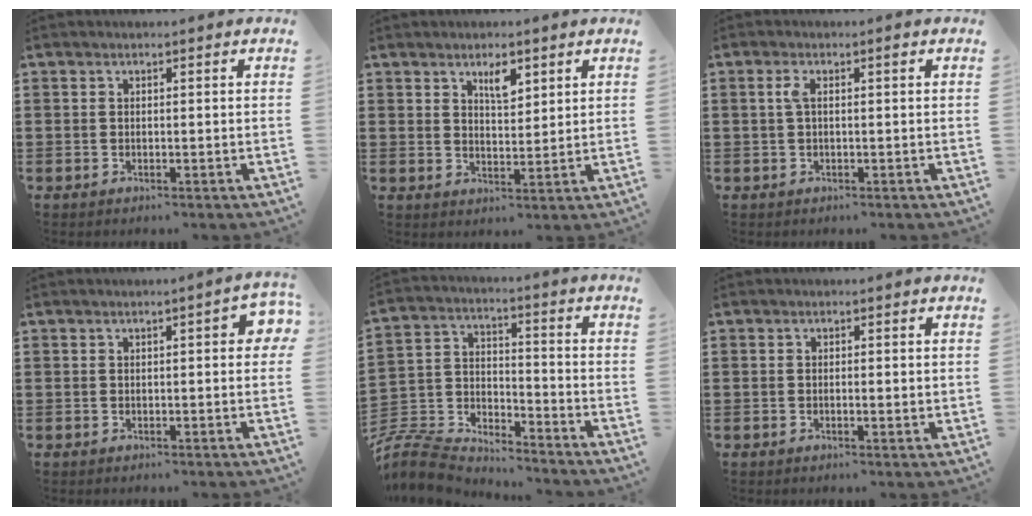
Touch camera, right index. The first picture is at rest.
{"total": 3.6, "force": [2.4, 1.4, 2.3], "torque": [-0.035, -0.001, 0.039]}
{"total": 2.3, "force": [0.3, 0.5, 2.2], "torque": [-0.042, 0.002, 0.003]}
{"total": 2.7, "force": [0.3, 0.5, 2.6], "torque": [-0.033, -0.002, 0.000]}
{"total": 7.5, "force": [-7.2, 1.6, 1.1], "torque": [-0.044, 0.000, -0.151]}
{"total": 0.8, "force": [0.0, 0.2, 0.8], "torque": [-0.015, -0.002, -0.001]}